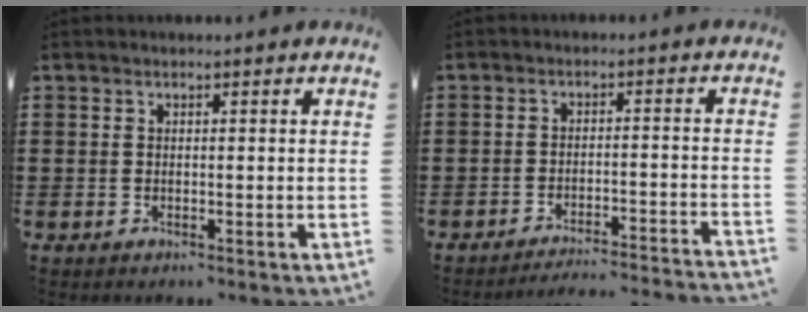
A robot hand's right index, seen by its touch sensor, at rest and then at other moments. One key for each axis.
{"total": 3.3, "fx": -3.2, "fy": -0.4, "fz": 0.8, "tx": -0.017, "ty": -0.005, "tz": -0.068}